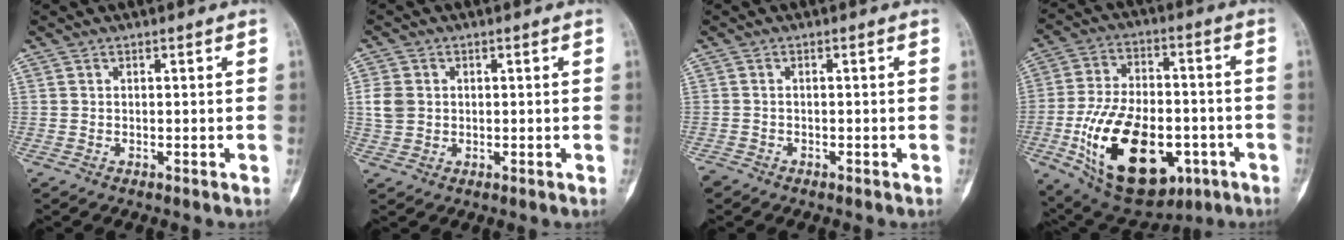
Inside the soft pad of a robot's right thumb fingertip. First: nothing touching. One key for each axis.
{"total": 4.5, "fx": 0.5, "fy": 3.8, "fz": 2.4, "tx": -0.040, "ty": 0.005, "tz": 0.012}
{"total": 1.2, "fx": -1.0, "fy": 0.7, "fz": 0.1, "tx": -0.001, "ty": 0.001, "tz": -0.022}
{"total": 24.8, "fx": -7.8, "fy": 14.0, "fz": 18.9, "tx": -0.321, "ty": 0.015, "tz": -0.105}